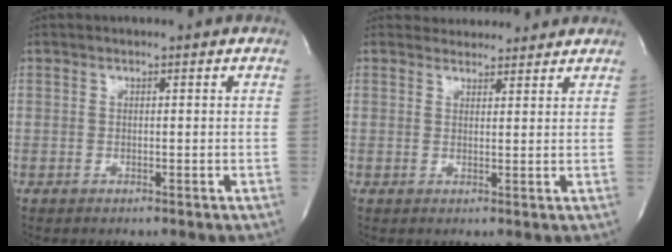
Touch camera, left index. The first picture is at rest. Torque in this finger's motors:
{"motor_torque": [0.41, -0.48, 0.03, -0.01]}